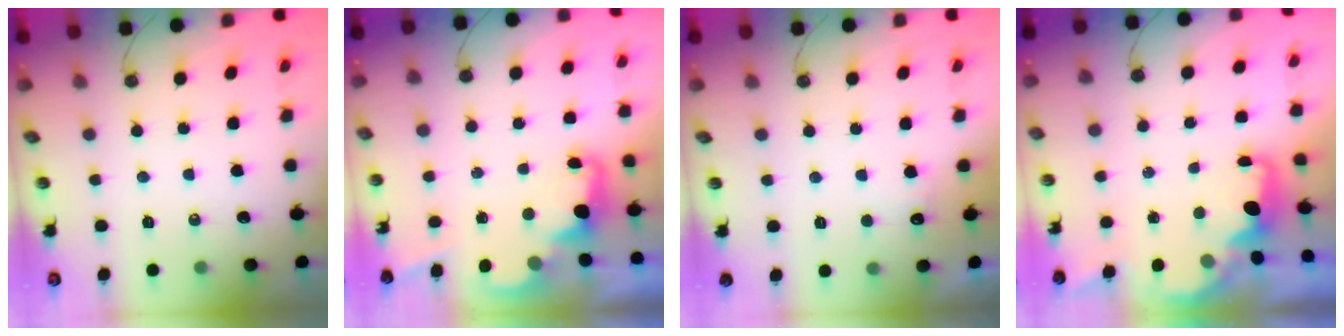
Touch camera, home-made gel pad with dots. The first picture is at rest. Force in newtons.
{"total": 2.4, "press": 2.4, "slide": 0.5}
{"total": 5.3, "press": 5.2, "slide": 1.2}
{"total": 1.5, "press": 1.3, "slide": 0.7}